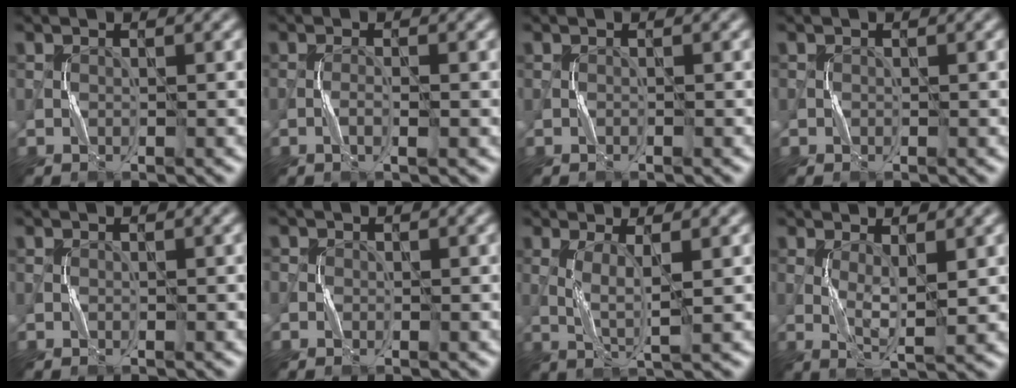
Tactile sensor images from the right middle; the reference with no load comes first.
{"total": 1.3, "force": [-0.4, 0.1, 1.2], "torque": [-0.025, 0.002, -0.011]}
{"total": 0.0}
{"total": 0.5, "force": [-0.1, 0.5, -0.1], "torque": [0.007, -0.002, -0.005]}
{"total": 0.0}
{"total": 0.7, "force": [-0.1, 0.7, 0.0], "torque": [0.005, -0.005, -0.004]}
{"total": 3.0, "force": [0.6, 0.4, 2.9], "torque": [-0.062, -0.002, 0.015]}
{"total": 3.0, "force": [0.9, 0.5, 2.8], "torque": [-0.054, -0.010, 0.020]}